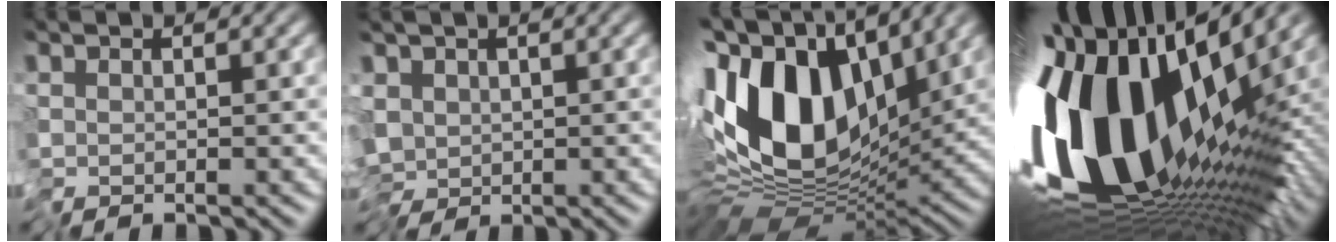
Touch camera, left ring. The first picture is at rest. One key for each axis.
{"total": 5.1, "fx": -0.9, "fy": 3.6, "fz": 3.4, "tx": -0.053, "ty": -0.021, "tz": -0.008}
{"total": 13.9, "fx": 2.2, "fy": 8.0, "fz": 11.1, "tx": -0.212, "ty": 0.004, "tz": 0.029}
{"total": 16.6, "fx": 0.6, "fy": 9.3, "fz": 13.8, "tx": -0.272, "ty": -0.020, "tz": 0.019}